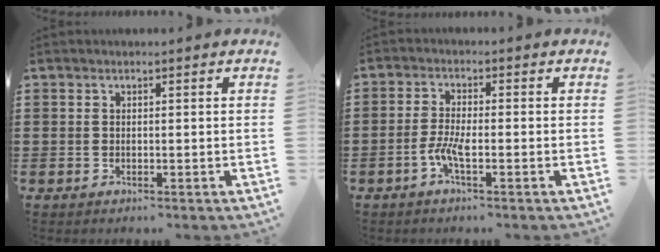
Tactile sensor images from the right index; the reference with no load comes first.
{"total": 3.5, "force": [-1.5, 0.7, 3.1], "torque": [-0.079, -0.009, -0.036]}